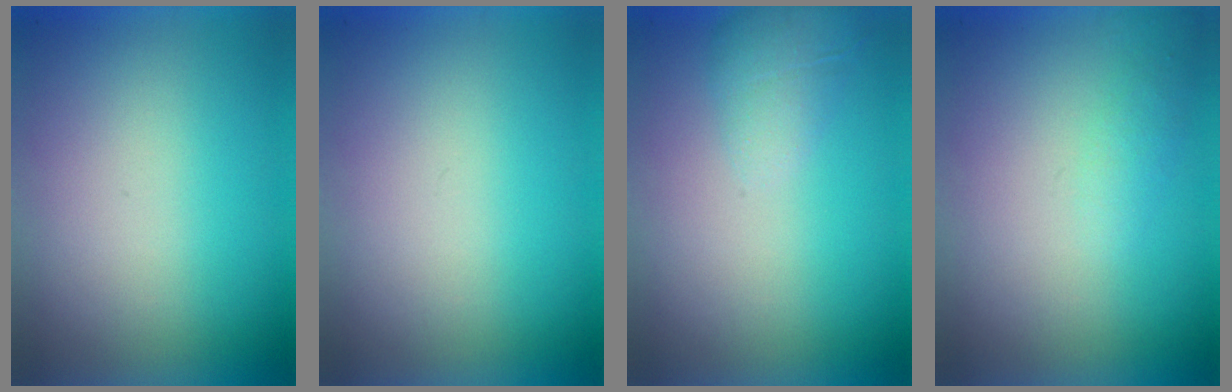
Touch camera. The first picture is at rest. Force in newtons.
{"total": 0.0}
{"total": 2.1}
{"total": 1.3}